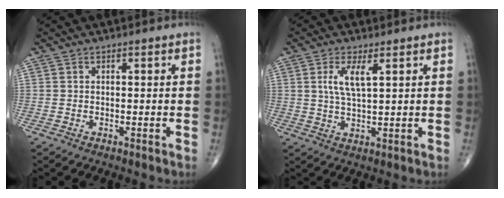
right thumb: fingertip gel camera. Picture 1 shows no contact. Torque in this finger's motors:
{"motor_torque": [0.02, 0.03, 0.18, -0.17, 0.05]}